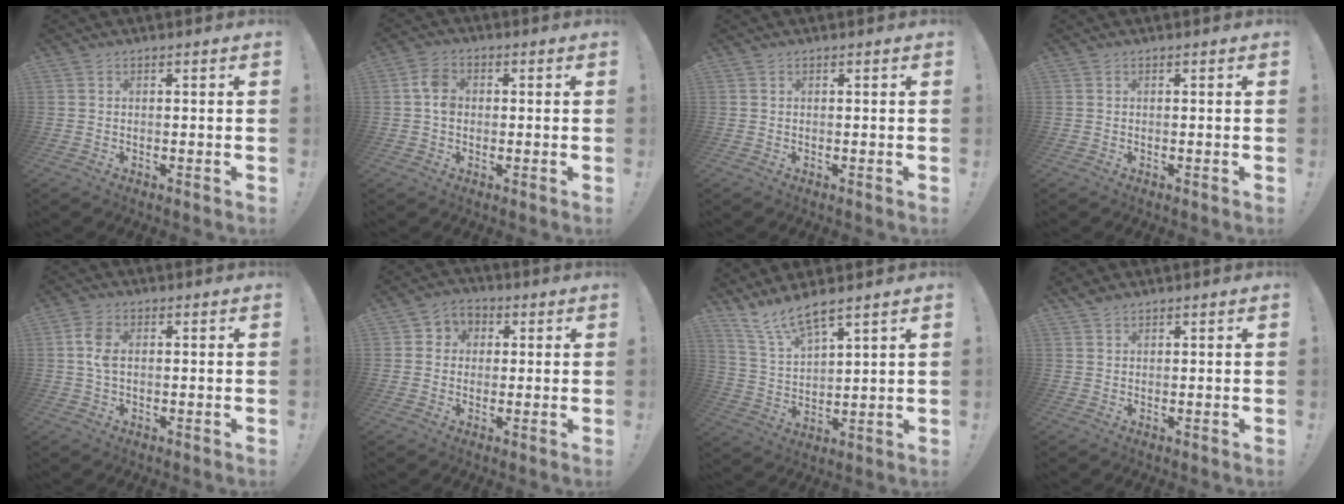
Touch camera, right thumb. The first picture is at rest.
{"total": 5.6, "force": [0.1, 4.2, 3.7], "torque": [-0.064, 0.009, 0.003]}
{"total": 0.0}
{"total": 0.0}
{"total": 5.2, "force": [0.8, 3.0, 4.1], "torque": [-0.090, 0.004, 0.013]}
{"total": 4.9, "force": [0.1, 4.7, 1.4], "torque": [-0.022, 0.011, 0.002]}
{"total": 9.7, "force": [8.4, 2.0, 4.4], "torque": [-0.101, -0.047, 0.157]}
{"total": 1.9, "force": [1.6, 0.7, 0.7], "torque": [-0.015, -0.006, 0.030]}